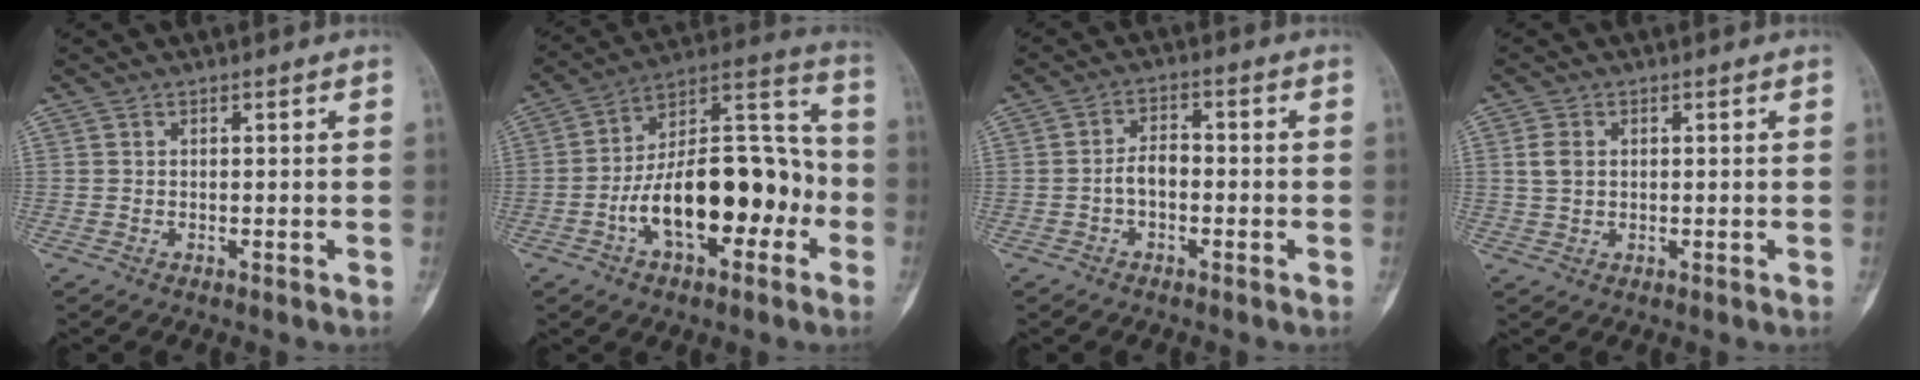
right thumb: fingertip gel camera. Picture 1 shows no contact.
{"total": 21.3, "force": [-5.7, 10.8, 17.4], "torque": [-0.251, 0.062, -0.094]}
{"total": 4.1, "force": [-1.1, 2.5, 3.0], "torque": [-0.044, 0.020, -0.026]}
{"total": 2.1, "force": [0.4, 1.5, 1.5], "torque": [-0.029, 0.002, 0.009]}